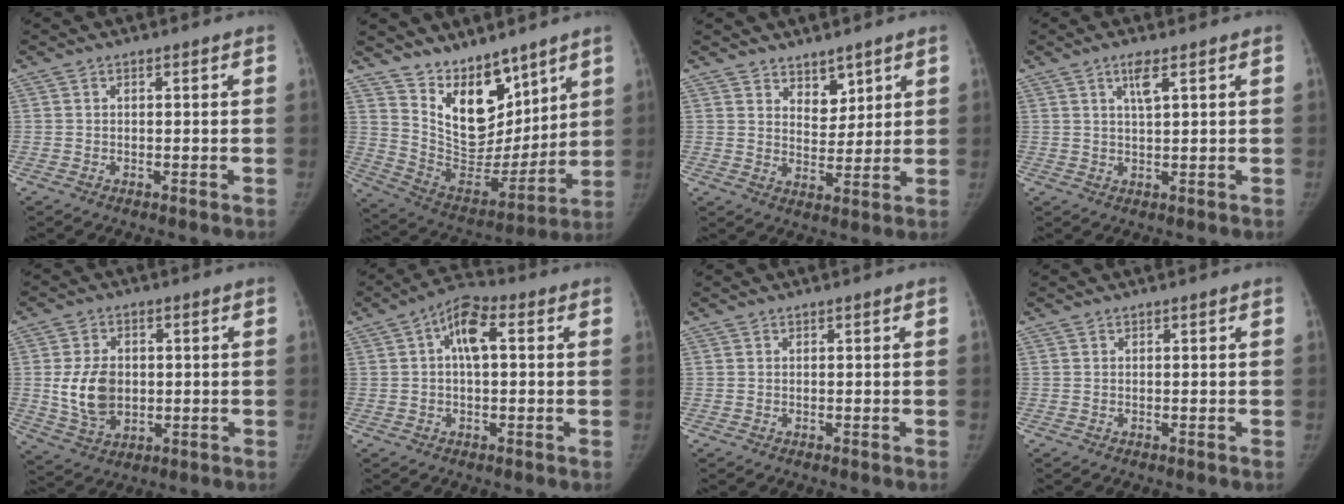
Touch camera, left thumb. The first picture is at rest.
{"total": 17.1, "force": [11.3, 9.2, 8.9], "torque": [-0.090, -0.083, 0.217]}
{"total": 5.2, "force": [3.7, 3.1, 2.0], "torque": [-0.001, -0.030, 0.066]}
{"total": 3.1, "force": [1.5, 0.7, 2.7], "torque": [-0.049, -0.006, 0.030]}
{"total": 9.7, "force": [0.2, 7.0, 6.7], "torque": [-0.103, -0.006, 0.012]}
{"total": 7.3, "force": [1.3, 3.6, 6.2], "torque": [-0.100, 0.024, 0.012]}
{"total": 0.0}
{"total": 0.0}